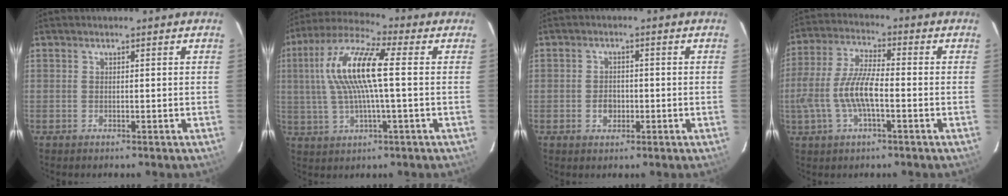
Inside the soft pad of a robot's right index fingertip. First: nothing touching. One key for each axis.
{"total": 14.0, "fx": 1.8, "fy": 2.8, "fz": 13.6, "tx": -0.264, "ty": 0.020, "tz": 0.026}
{"total": 2.9, "fx": -0.8, "fy": 2.3, "fz": 1.5, "tx": -0.026, "ty": 0.006, "tz": -0.011}
{"total": 11.1, "fx": -2.8, "fy": 3.4, "fz": 10.2, "tx": -0.220, "ty": 0.002, "tz": -0.051}